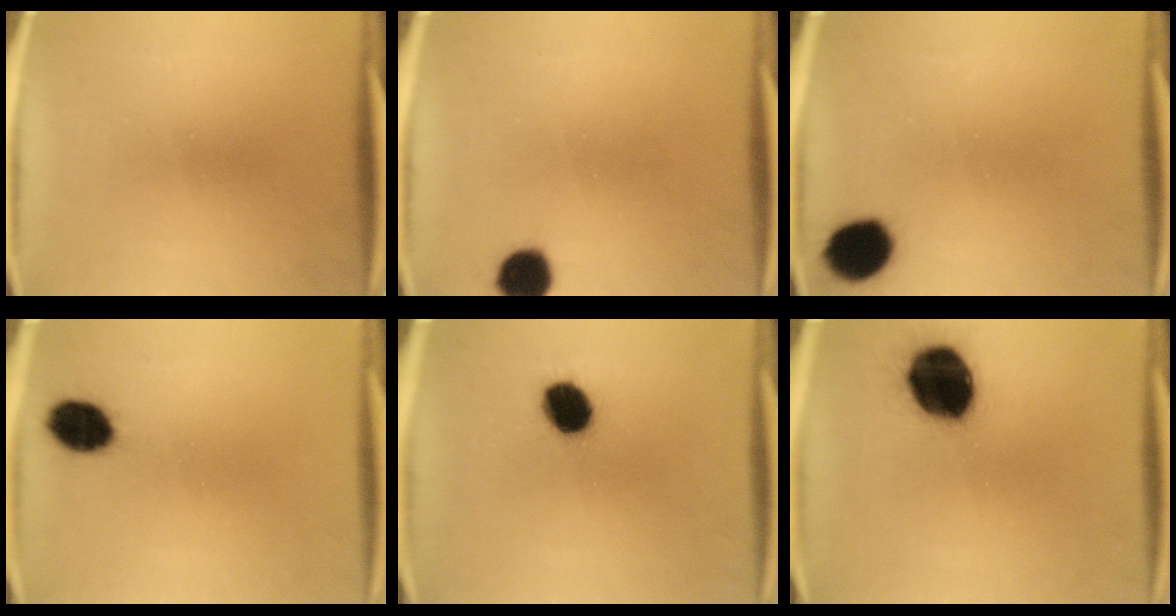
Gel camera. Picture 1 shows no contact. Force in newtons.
{"total": 6.4}
{"total": 9.7}
{"total": 8.0}
{"total": 8.8}
{"total": 19.6}